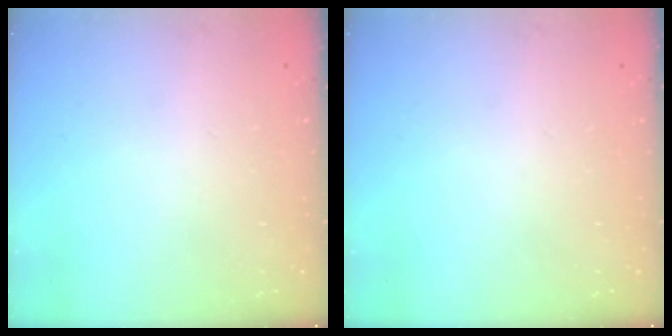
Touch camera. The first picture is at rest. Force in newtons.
{"total": 0.0}